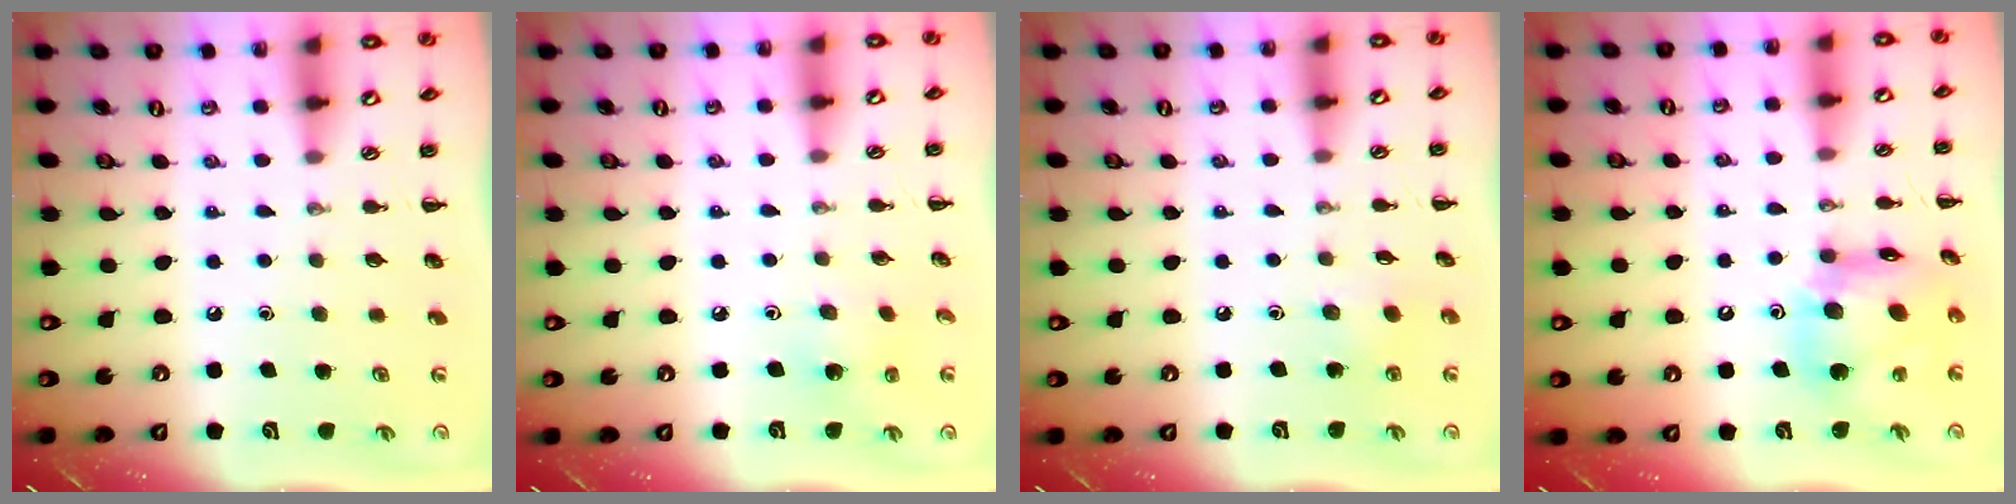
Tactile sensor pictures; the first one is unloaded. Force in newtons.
{"total": 2.0, "press": 1.9, "slide": 0.6}
{"total": 2.6, "press": 2.5, "slide": 0.9}
{"total": 13.9, "press": 13.5, "slide": 3.2}